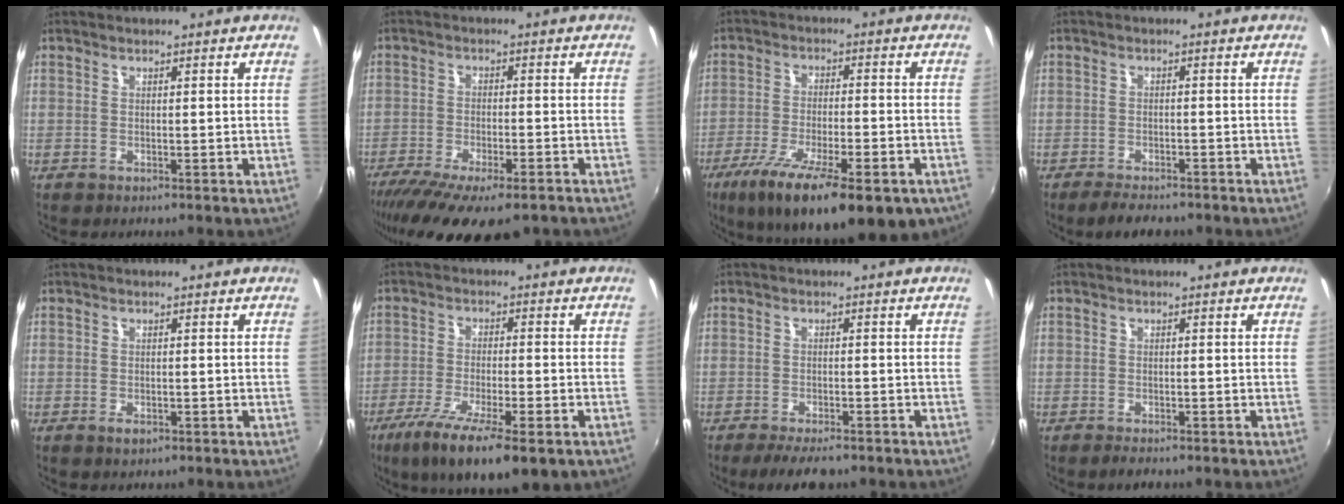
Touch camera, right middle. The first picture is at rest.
{"total": 16.4, "force": [-12.3, 4.4, 9.9], "torque": [-0.197, -0.063, -0.187]}
{"total": 20.5, "force": [-12.6, 6.1, 15.0], "torque": [-0.265, -0.060, -0.191]}
{"total": 5.4, "force": [-4.5, 1.7, 2.5], "torque": [-0.059, -0.010, -0.074]}
{"total": 1.4, "force": [-0.8, 0.8, 0.9], "torque": [-0.015, -0.003, -0.014]}
{"total": 15.0, "force": [-8.9, 3.6, 11.6], "torque": [-0.224, -0.050, -0.149]}
{"total": 6.1, "force": [-4.9, 1.5, 3.4], "torque": [-0.076, -0.019, -0.080]}
{"total": 1.9, "force": [-1.6, 0.6, 0.9], "torque": [-0.022, -0.007, -0.029]}